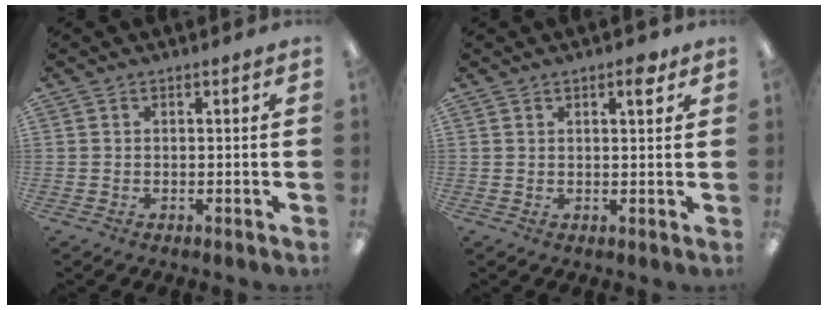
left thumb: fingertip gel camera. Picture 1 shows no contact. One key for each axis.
{"total": 3.2, "fx": 2.1, "fy": 1.0, "fz": 2.2, "tx": -0.024, "ty": -0.007, "tz": 0.030}